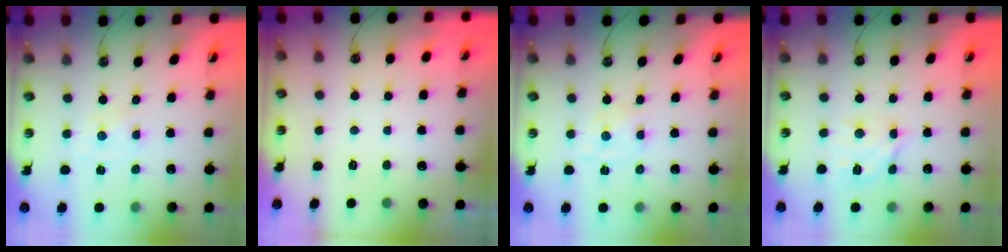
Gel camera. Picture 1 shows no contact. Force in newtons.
{"total": 0.0}
{"total": 1.5, "press": 1.4, "slide": 0.3}
{"total": 12.0, "press": 12.0, "slide": 0.8}